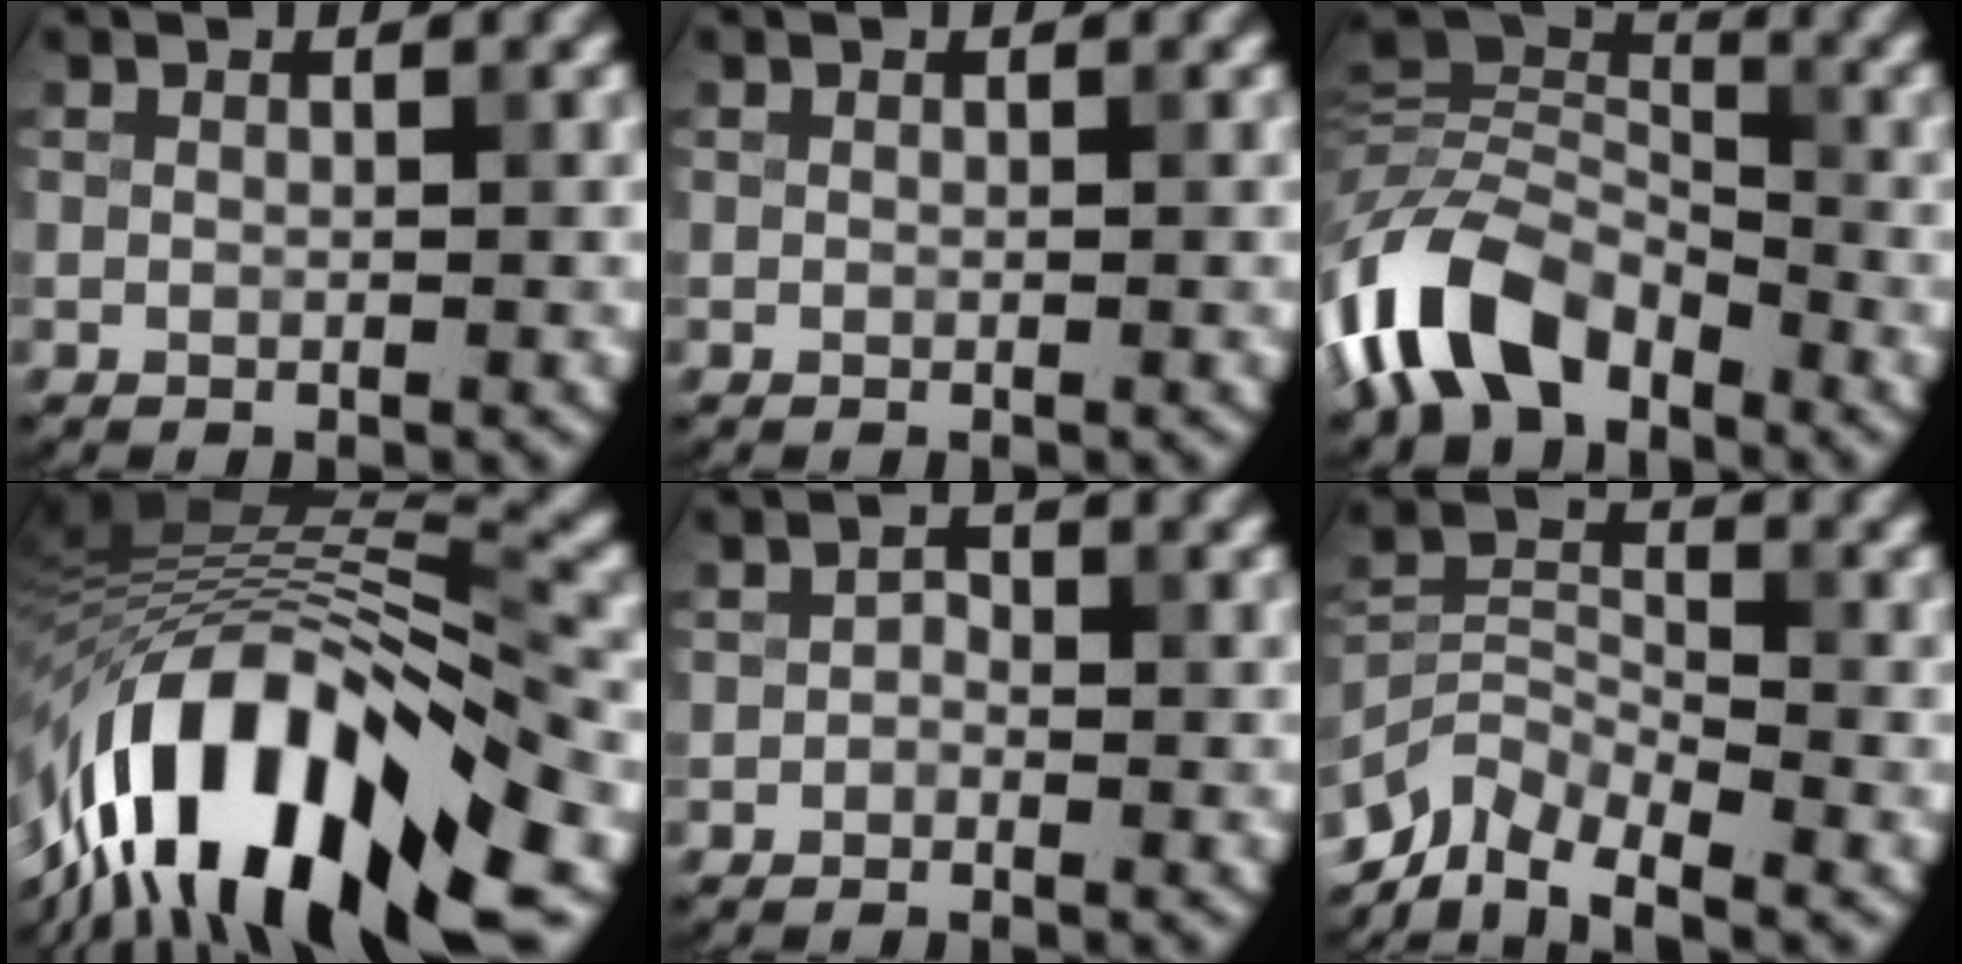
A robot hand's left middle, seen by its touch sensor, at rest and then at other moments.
{"total": 0.0}
{"total": 9.1, "force": [-5.9, 4.7, 5.0], "torque": [-0.106, 0.009, -0.120]}
{"total": 14.9, "force": [-8.9, 4.9, 10.9], "torque": [-0.191, 0.026, -0.142]}
{"total": 1.1, "force": [-1.1, 0.4, 0.0], "torque": [-0.006, 0.001, -0.012]}
{"total": 5.6, "force": [-5.2, 1.7, 1.4], "torque": [-0.033, -0.003, -0.097]}